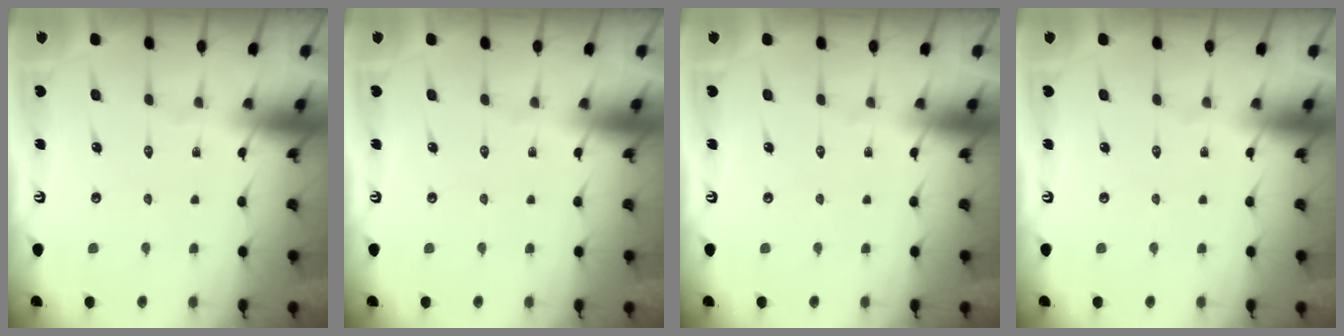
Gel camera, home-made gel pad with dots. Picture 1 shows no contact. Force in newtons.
{"total": 0.0}
{"total": 0.0}
{"total": 0.0}